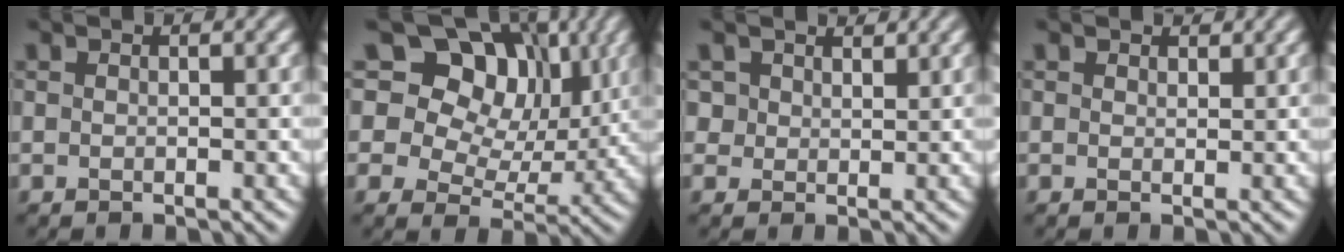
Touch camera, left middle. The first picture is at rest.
{"total": 13.7, "force": [7.1, 9.2, 7.3], "torque": [-0.104, 0.038, 0.094]}
{"total": 2.1, "force": [1.4, 1.5, 0.2], "torque": [-0.010, -0.007, 0.022]}
{"total": 0.9, "force": [0.7, 0.4, -0.3], "torque": [0.005, -0.003, 0.010]}